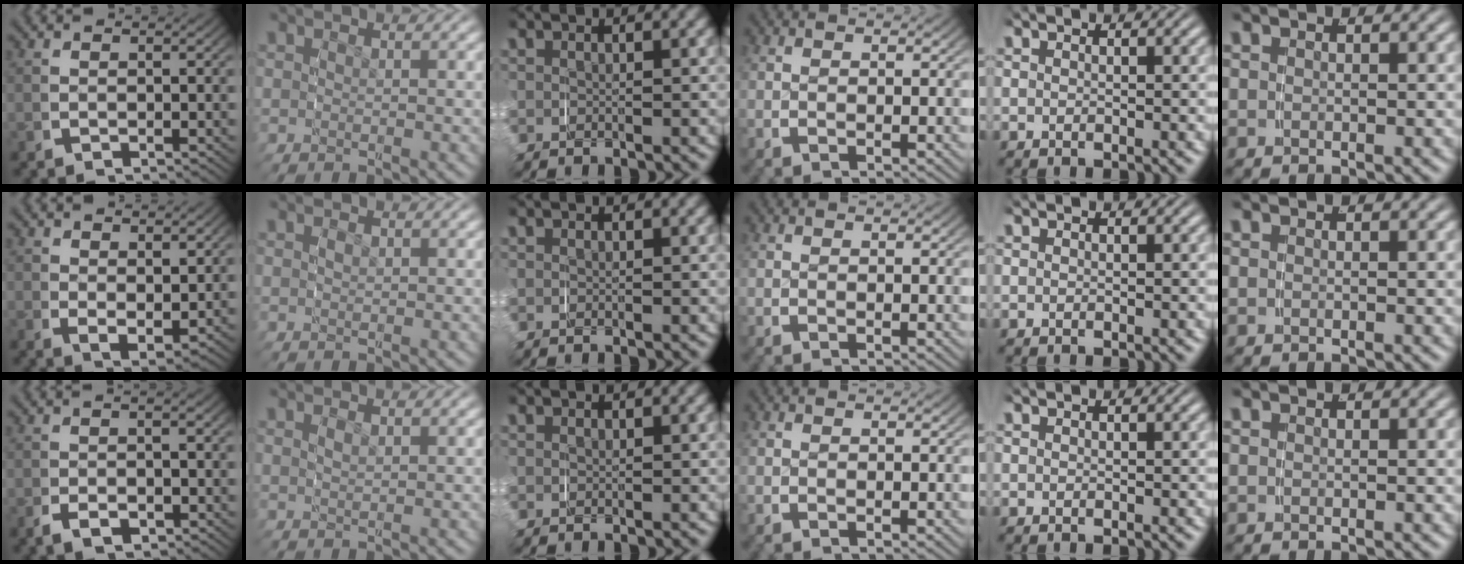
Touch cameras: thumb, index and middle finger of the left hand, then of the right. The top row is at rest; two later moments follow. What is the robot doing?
{"motion": "grasp_and_lifting", "object": "pen bag"}